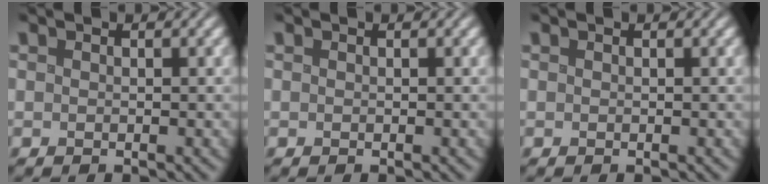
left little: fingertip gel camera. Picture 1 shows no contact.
{"total": 0.0}
{"total": 0.0}